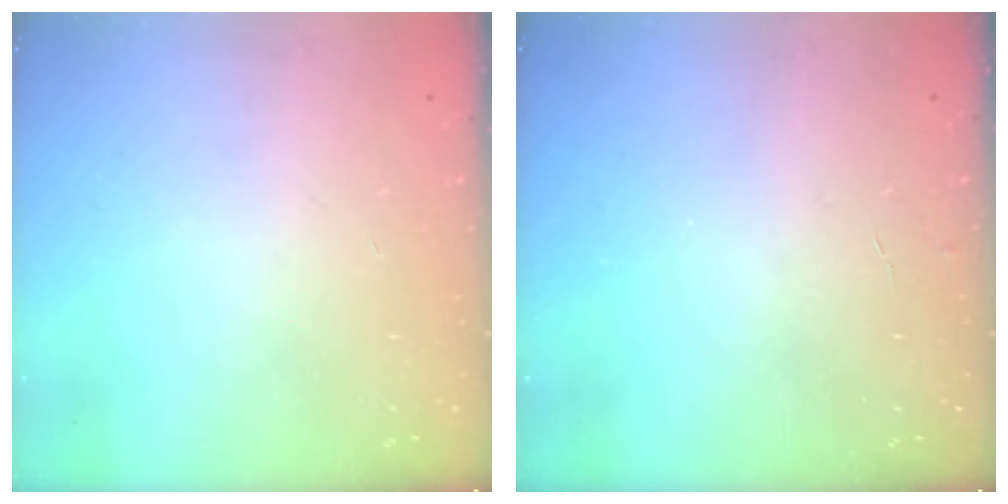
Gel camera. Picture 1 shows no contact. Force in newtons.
{"total": 2.5, "press": 2.5, "slide": 0.2}